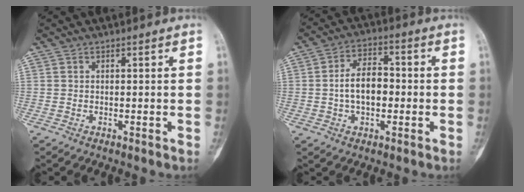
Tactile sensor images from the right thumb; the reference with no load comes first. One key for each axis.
{"total": 8.4, "fx": -0.7, "fy": 5.2, "fz": 6.6, "tx": -0.097, "ty": 0.024, "tz": -0.019}